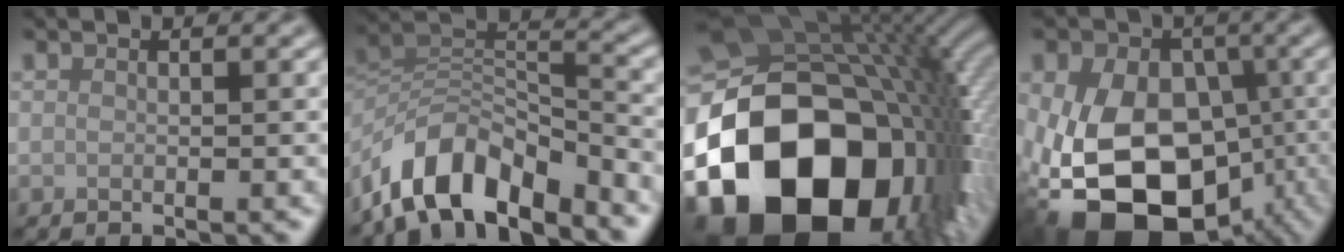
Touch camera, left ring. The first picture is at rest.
{"total": 10.0, "force": [-7.3, 4.1, 5.4], "torque": [-0.078, 0.000, -0.141]}
{"total": 23.8, "force": [-8.4, 16.8, 14.7], "torque": [-0.260, -0.045, -0.141]}
{"total": 18.4, "force": [-5.0, 13.0, 12.1], "torque": [-0.206, -0.015, -0.079]}